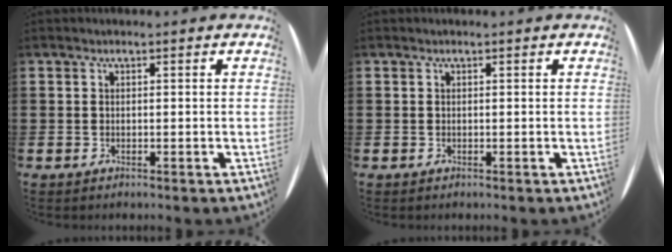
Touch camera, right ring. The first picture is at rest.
{"total": 0.0}